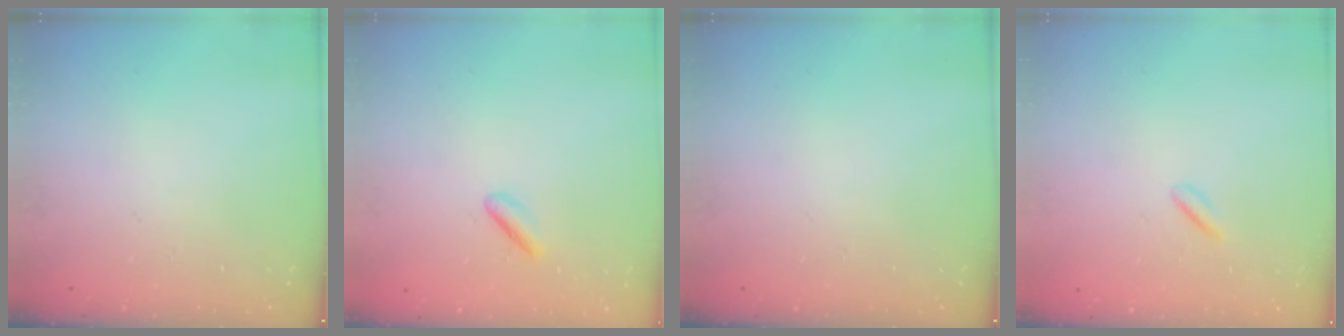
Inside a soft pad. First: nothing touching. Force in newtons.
{"total": 1.5, "press": 1.2, "slide": 0.9}
{"total": 0.0}
{"total": 1.8, "press": 1.6, "slide": 0.8}